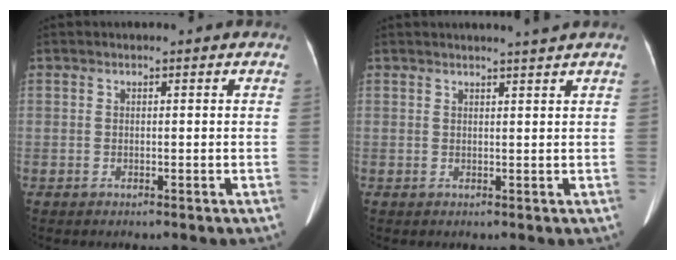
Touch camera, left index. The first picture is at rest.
{"total": 2.4, "force": [2.1, -0.9, 0.8], "torque": [-0.012, -0.005, 0.029]}